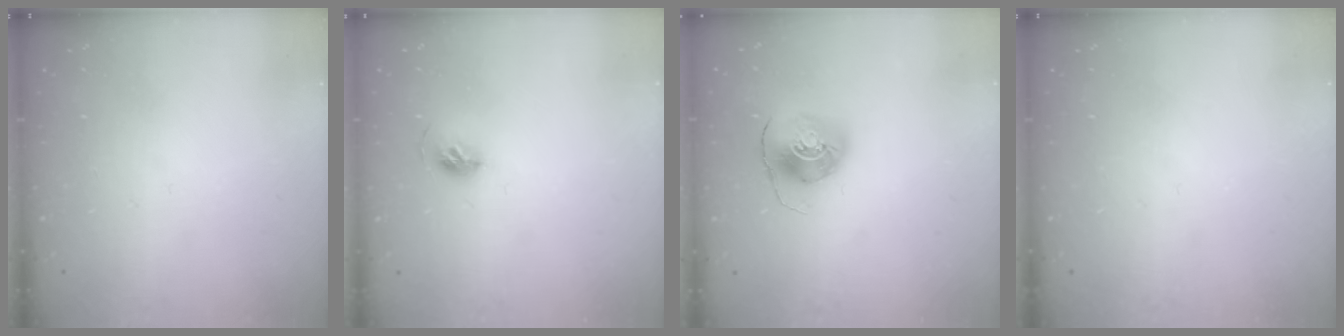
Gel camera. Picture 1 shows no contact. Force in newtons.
{"total": 6.7, "press": 6.7, "slide": 0.9}
{"total": 7.7, "press": 7.7, "slide": 0.7}
{"total": 0.0}